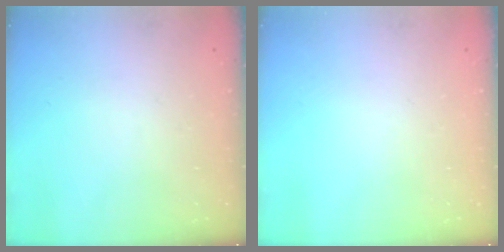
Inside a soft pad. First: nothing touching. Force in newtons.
{"total": 0.0}